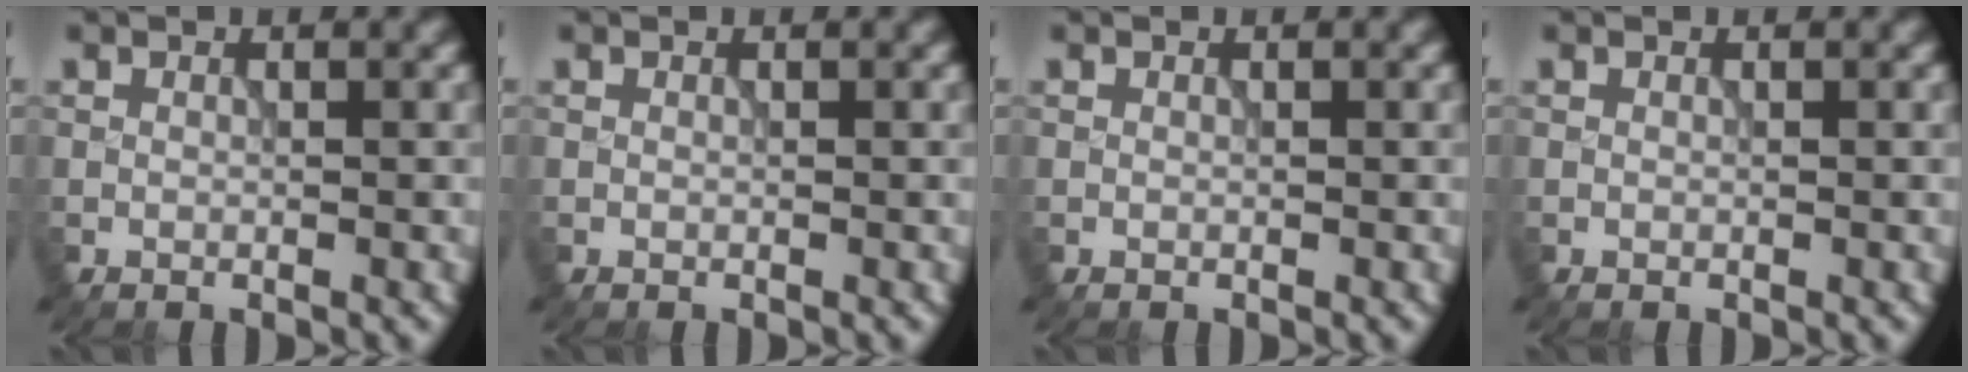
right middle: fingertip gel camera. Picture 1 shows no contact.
{"total": 0.0}
{"total": 0.0}
{"total": 0.0}